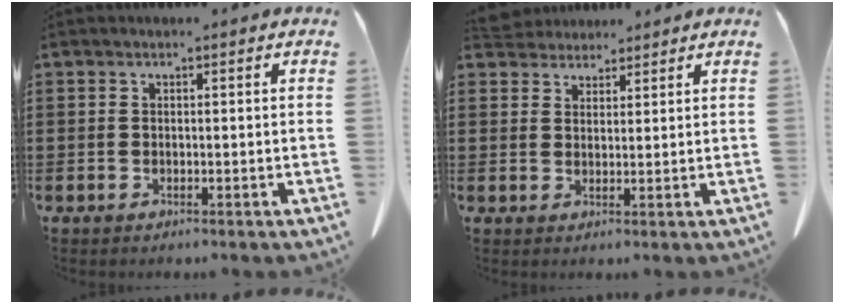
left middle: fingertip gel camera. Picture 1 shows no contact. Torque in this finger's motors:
{"motor_torque": [1.17, 0.46, 0.04, 0.02]}